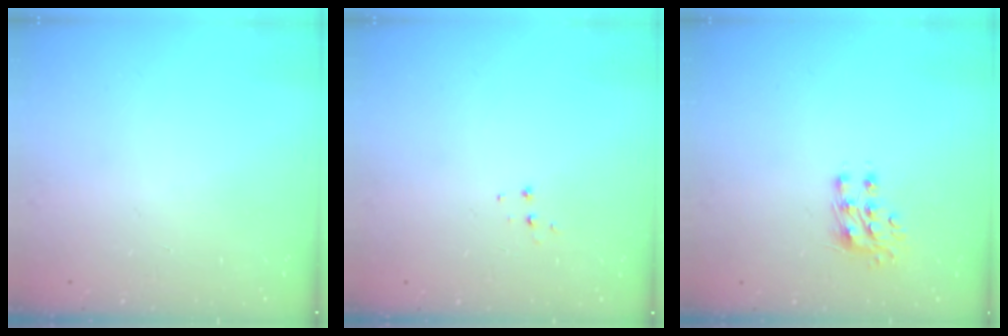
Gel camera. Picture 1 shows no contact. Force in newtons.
{"total": 4.5, "press": 4.5, "slide": 0.4}
{"total": 7.8, "press": 7.7, "slide": 0.8}